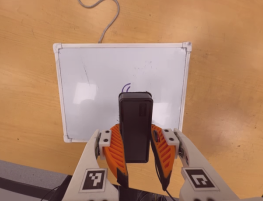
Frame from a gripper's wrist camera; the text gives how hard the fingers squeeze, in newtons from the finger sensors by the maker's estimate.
{"total": 8.5, "left": 6.9, "right": 10.1}